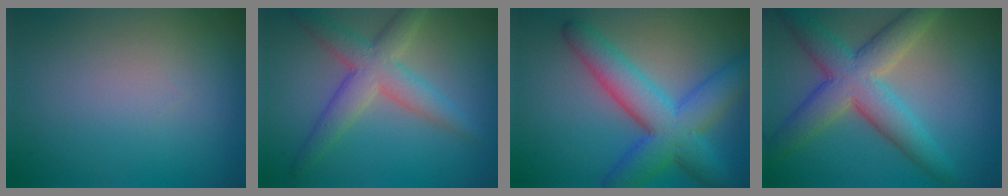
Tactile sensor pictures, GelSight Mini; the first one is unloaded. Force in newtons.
{"total": 4.9, "press": 4.9, "slide": 0.1}
{"total": 7.7, "press": 7.7, "slide": 0.2}
{"total": 8.1, "press": 8.1, "slide": 0.2}